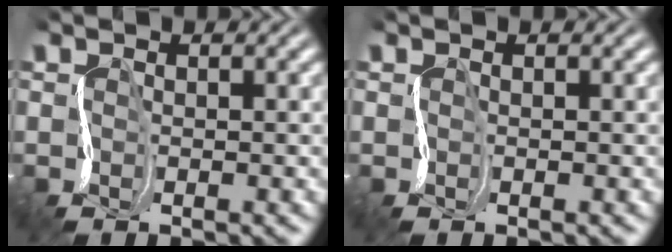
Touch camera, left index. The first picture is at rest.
{"total": 0.0}